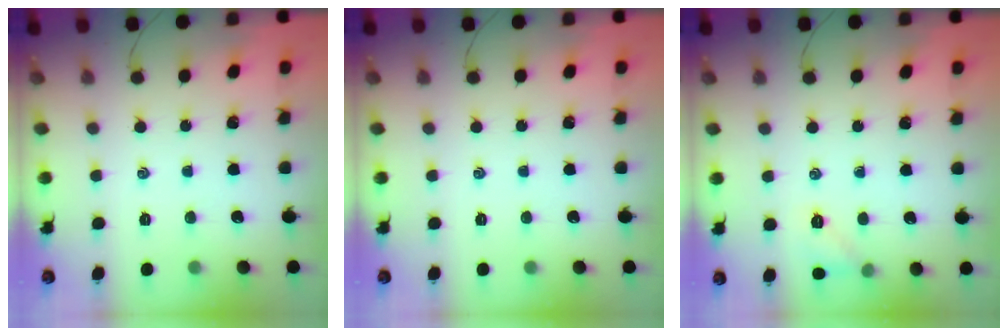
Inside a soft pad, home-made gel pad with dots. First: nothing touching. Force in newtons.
{"total": 0.0}
{"total": 6.0, "press": 5.8, "slide": 1.5}